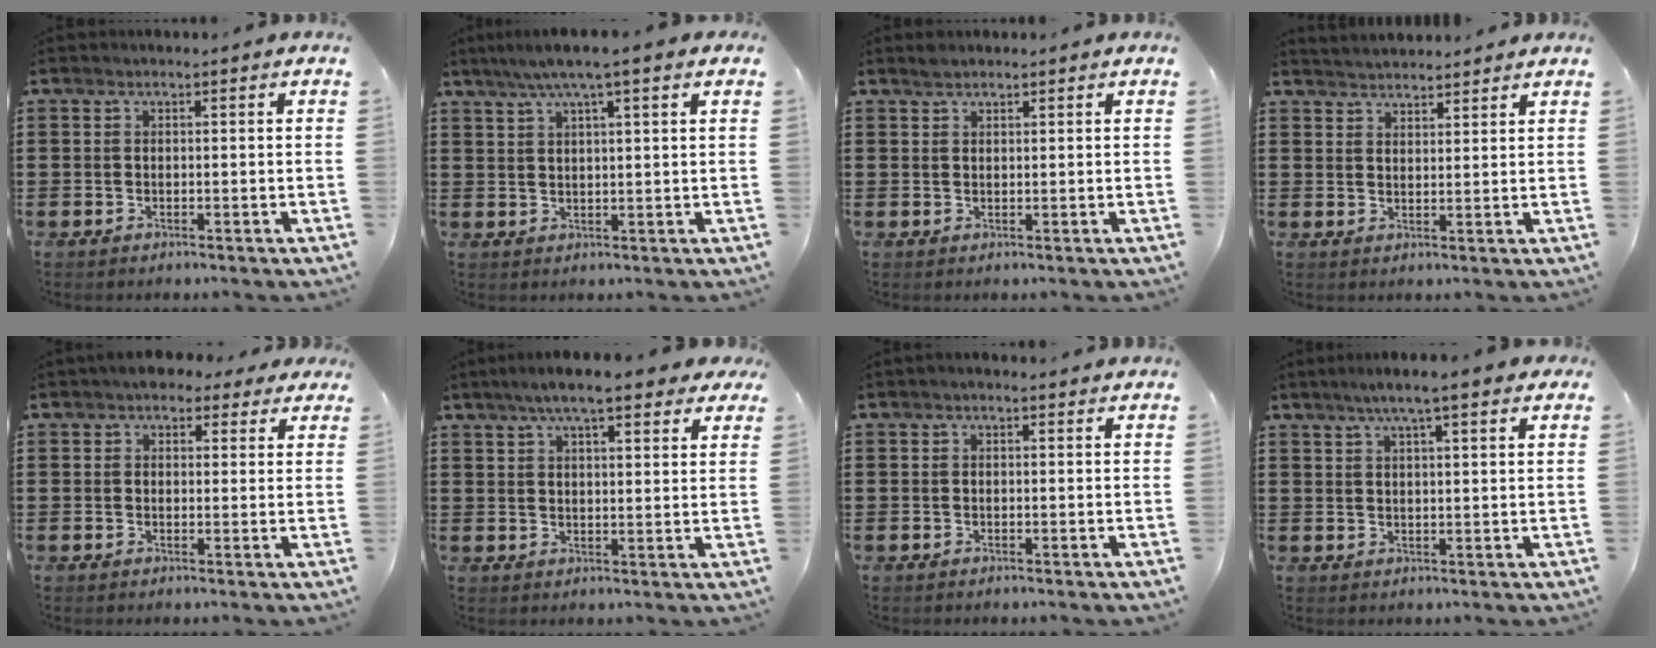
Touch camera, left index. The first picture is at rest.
{"total": 4.8, "force": [3.1, 0.2, 3.6], "torque": [-0.077, 0.003, 0.053]}
{"total": 1.3, "force": [1.2, 0.4, 0.3], "torque": [-0.008, 0.002, 0.022]}
{"total": 2.7, "force": [2.7, 0.0, -0.2], "torque": [-0.003, -0.006, 0.051]}
{"total": 4.0, "force": [3.0, 2.3, 1.3], "torque": [-0.031, 0.005, 0.054]}
{"total": 7.2, "force": [5.6, 1.2, 4.4], "torque": [-0.091, -0.003, 0.099]}
{"total": 0.6, "force": [0.3, 0.3, 0.4], "torque": [-0.009, 0.004, 0.004]}
{"total": 5.3, "force": [3.9, 0.5, 3.6], "torque": [-0.079, 0.004, 0.067]}